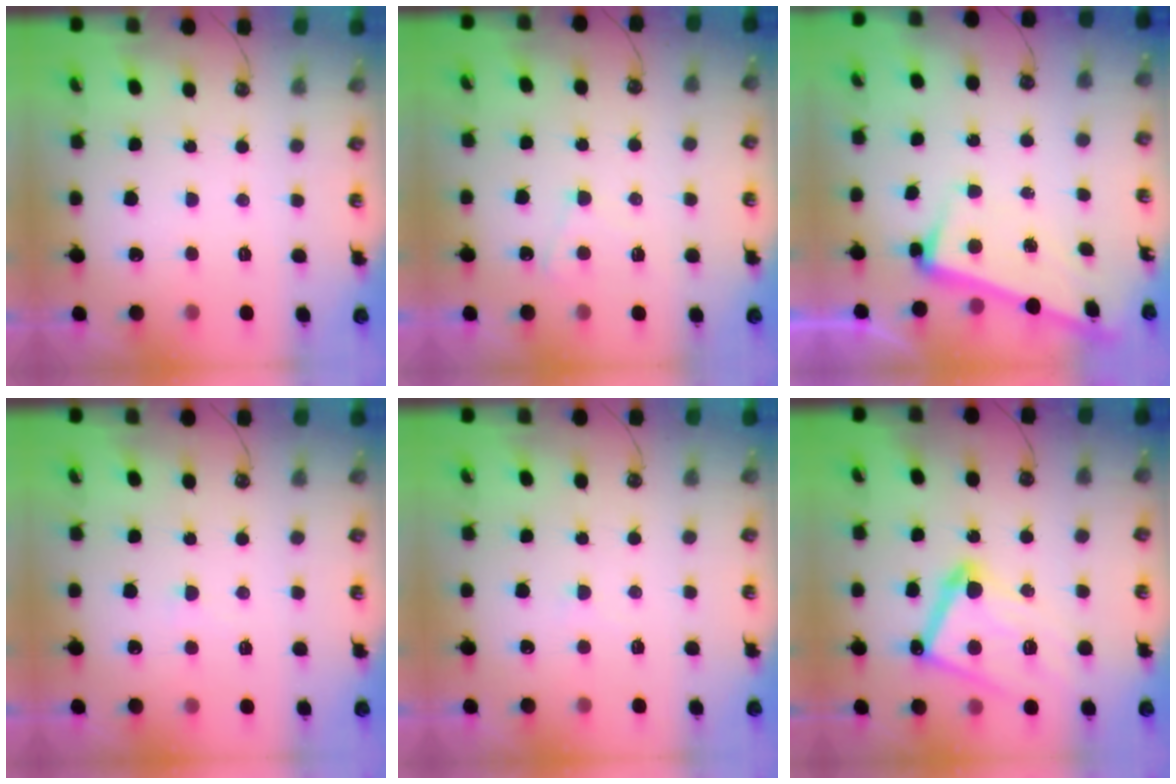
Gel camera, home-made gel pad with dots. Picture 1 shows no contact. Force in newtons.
{"total": 3.2, "press": 3.1, "slide": 0.3}
{"total": 3.5, "press": 3.3, "slide": 1.1}
{"total": 4.5, "press": 4.5, "slide": 0.7}
{"total": 6.1, "press": 6.1, "slide": 0.4}
{"total": 15.0, "press": 15.0, "slide": 0.2}